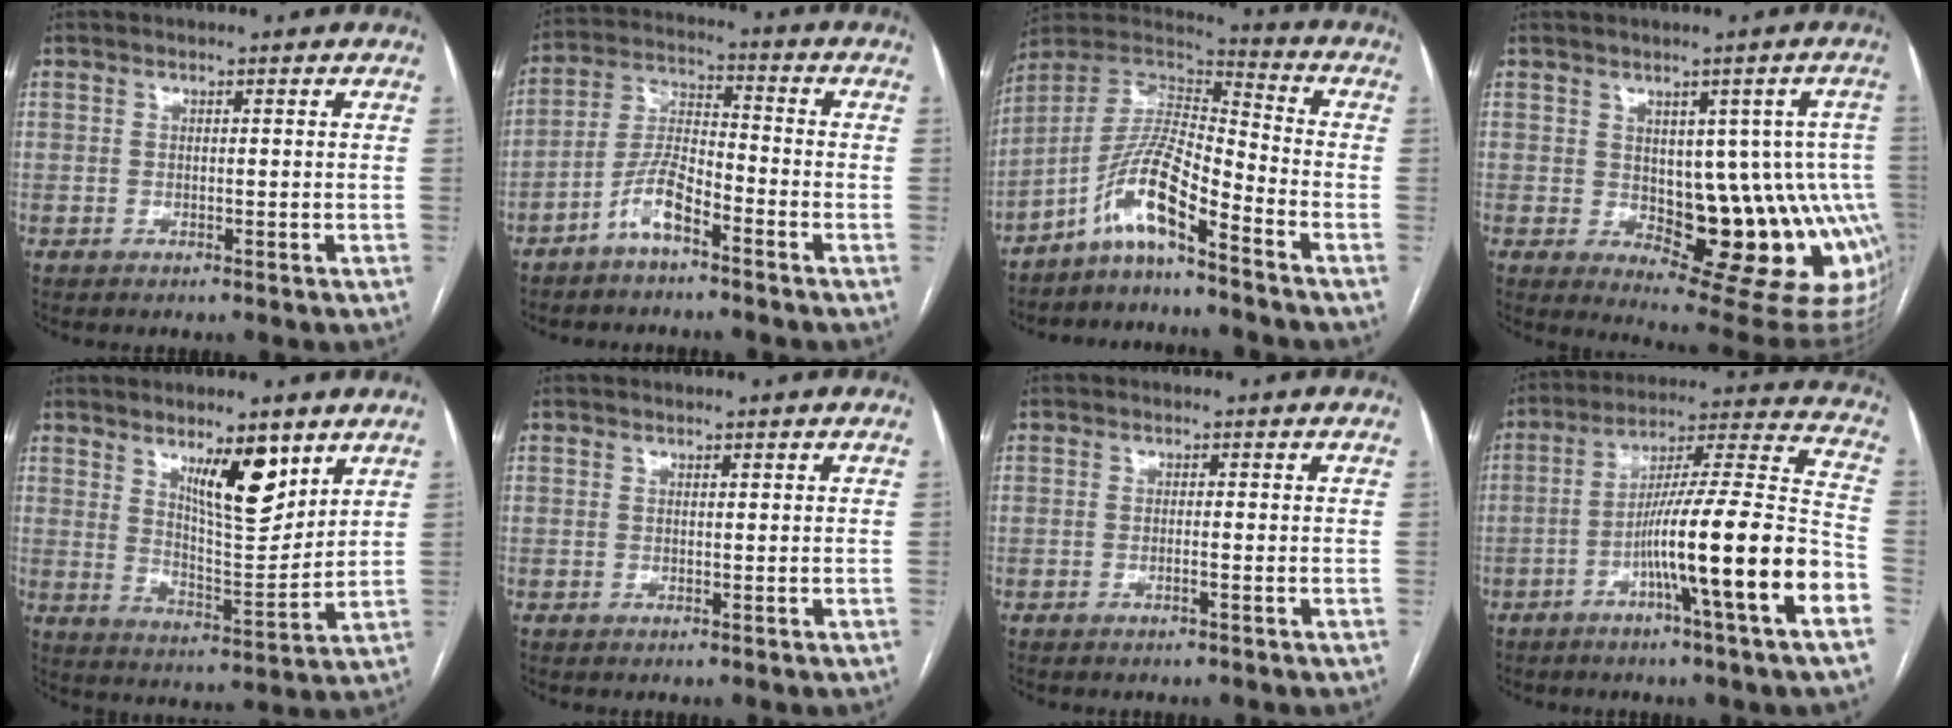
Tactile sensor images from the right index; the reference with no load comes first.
{"total": 7.1, "force": [-4.5, 2.0, 5.1], "torque": [-0.112, 0.011, -0.091]}
{"total": 10.7, "force": [-6.8, 1.5, 8.1], "torque": [-0.163, 0.020, -0.132]}
{"total": 15.9, "force": [-2.3, 6.8, 14.1], "torque": [-0.110, 0.016, -0.008]}
{"total": 10.3, "force": [5.9, 2.6, 8.0], "torque": [-0.133, -0.010, 0.105]}
{"total": 0.0}
{"total": 0.9, "force": [-0.4, -0.1, 0.8], "torque": [-0.016, 0.000, -0.007]}
{"total": 18.3, "force": [-6.8, -0.9, 17.0], "torque": [-0.261, 0.004, -0.114]}